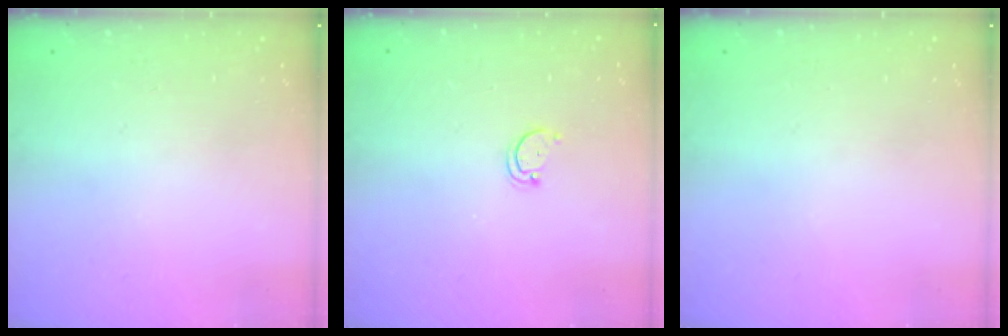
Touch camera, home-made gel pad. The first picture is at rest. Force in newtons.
{"total": 2.8, "press": 2.7, "slide": 0.3}
{"total": 0.0}